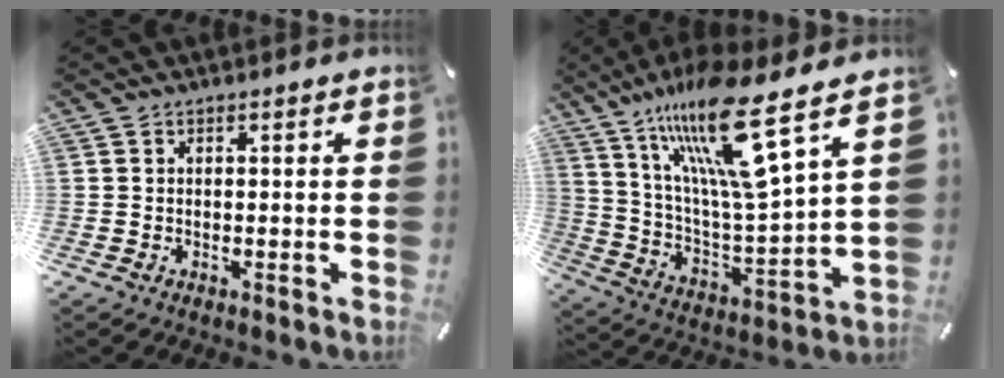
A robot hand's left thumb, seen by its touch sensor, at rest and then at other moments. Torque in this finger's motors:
{"motor_torque": [2.84, 2.17, 1.85, -0.92, 0.64]}